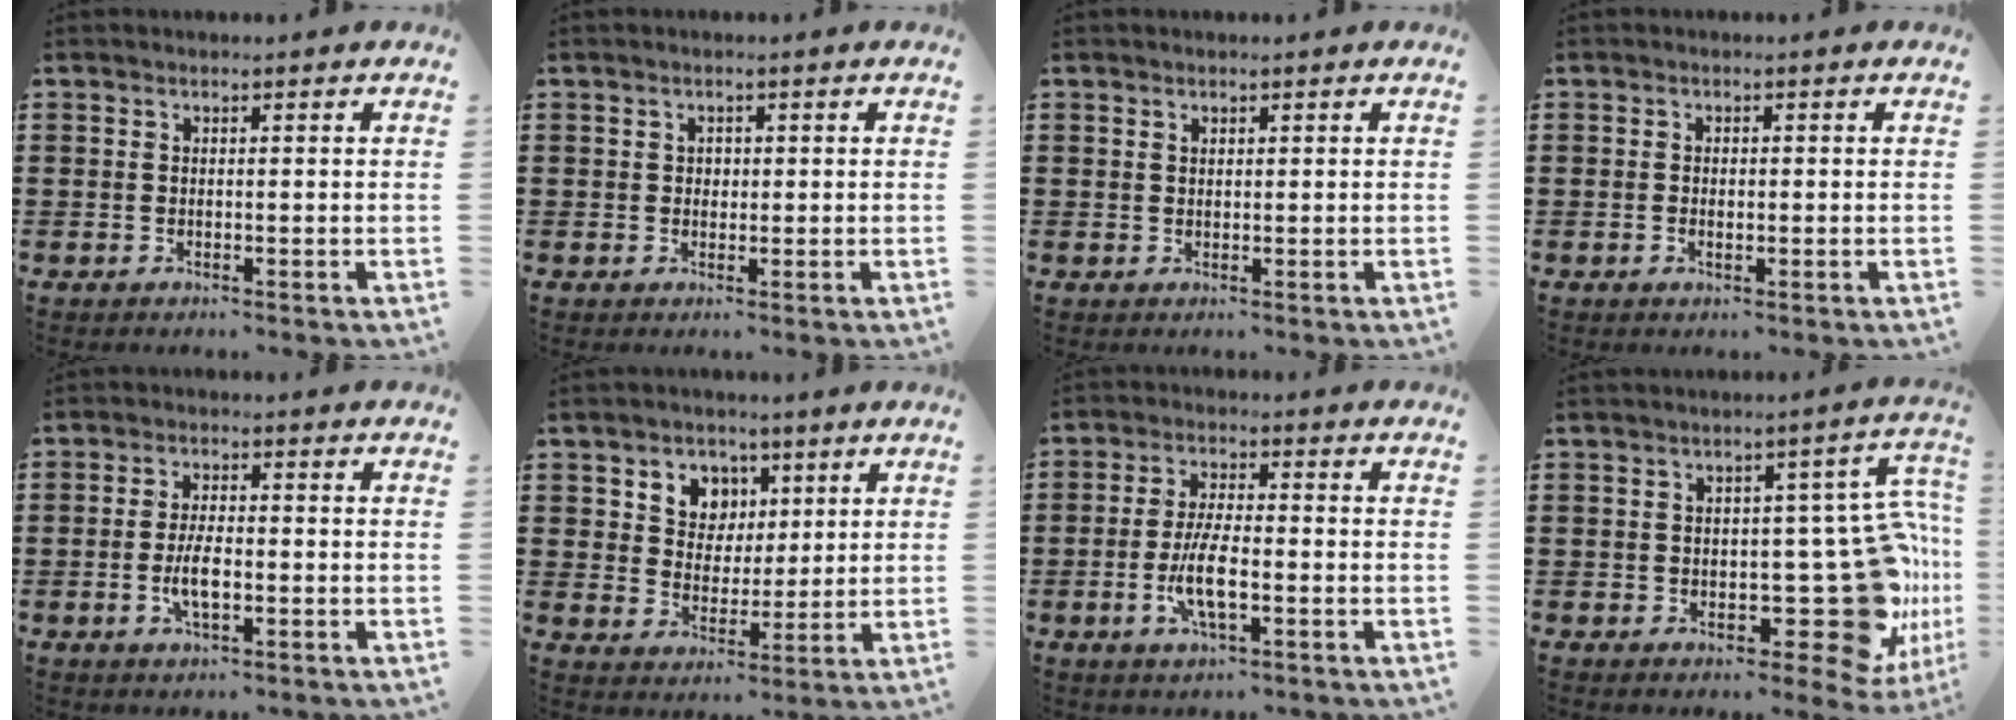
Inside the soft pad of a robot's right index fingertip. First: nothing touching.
{"total": 0.9, "force": [0.2, 0.8, 0.4], "torque": [-0.009, 0.006, 0.005]}
{"total": 0.6, "force": [0.4, 0.4, 0.2], "torque": [-0.005, 0.002, 0.008]}
{"total": 1.2, "force": [-0.2, 0.6, 1.0], "torque": [-0.019, 0.002, -0.005]}
{"total": 4.8, "force": [-1.1, 1.9, 4.3], "torque": [-0.095, -0.001, -0.025]}
{"total": 5.5, "force": [2.6, 4.8, 1.0], "torque": [-0.041, 0.007, 0.043]}
{"total": 6.9, "force": [-2.0, 2.2, 6.3], "torque": [-0.137, -0.009, -0.042]}
{"total": 17.6, "force": [-2.1, 8.7, 15.2], "torque": [-0.175, -0.012, -0.014]}